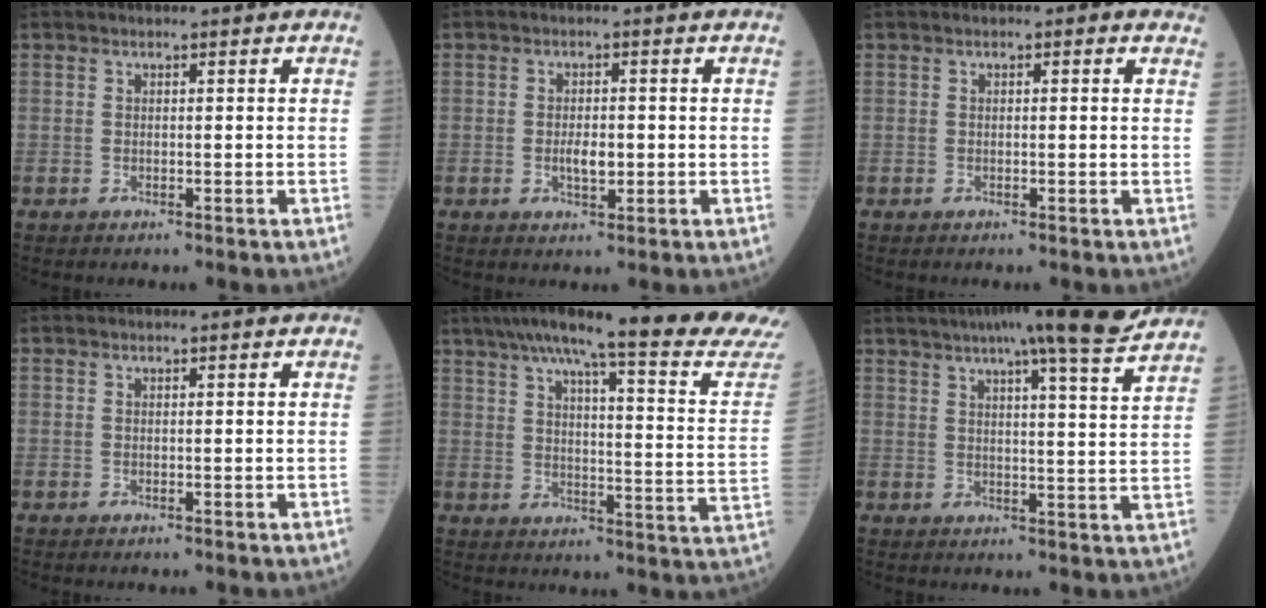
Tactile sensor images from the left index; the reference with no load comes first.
{"total": 3.2, "force": [-0.5, 1.5, 2.8], "torque": [-0.053, -0.001, -0.003]}
{"total": 1.7, "force": [0.9, 1.0, 1.1], "torque": [-0.018, 0.020, 0.010]}
{"total": 0.0}
{"total": 27.3, "force": [24.3, -0.4, 12.3], "torque": [-0.192, -0.076, 0.306]}
{"total": 16.1, "force": [13.5, 0.2, 8.9], "torque": [-0.133, 0.006, 0.178]}